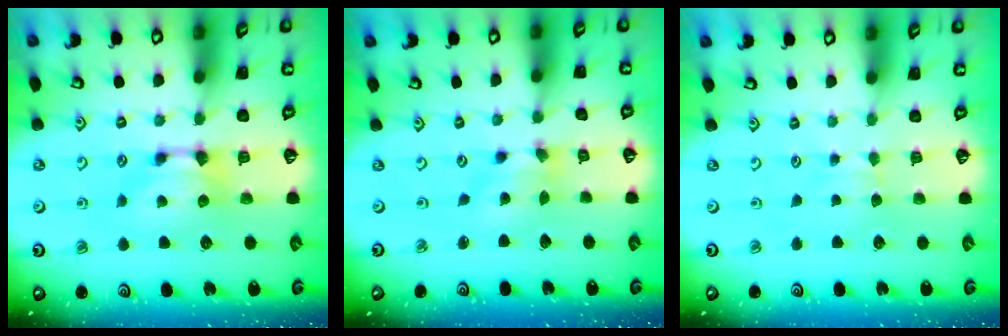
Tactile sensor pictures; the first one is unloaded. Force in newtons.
{"total": 1.9, "press": 1.4, "slide": 1.3}
{"total": 2.1, "press": 2.1, "slide": 0.4}